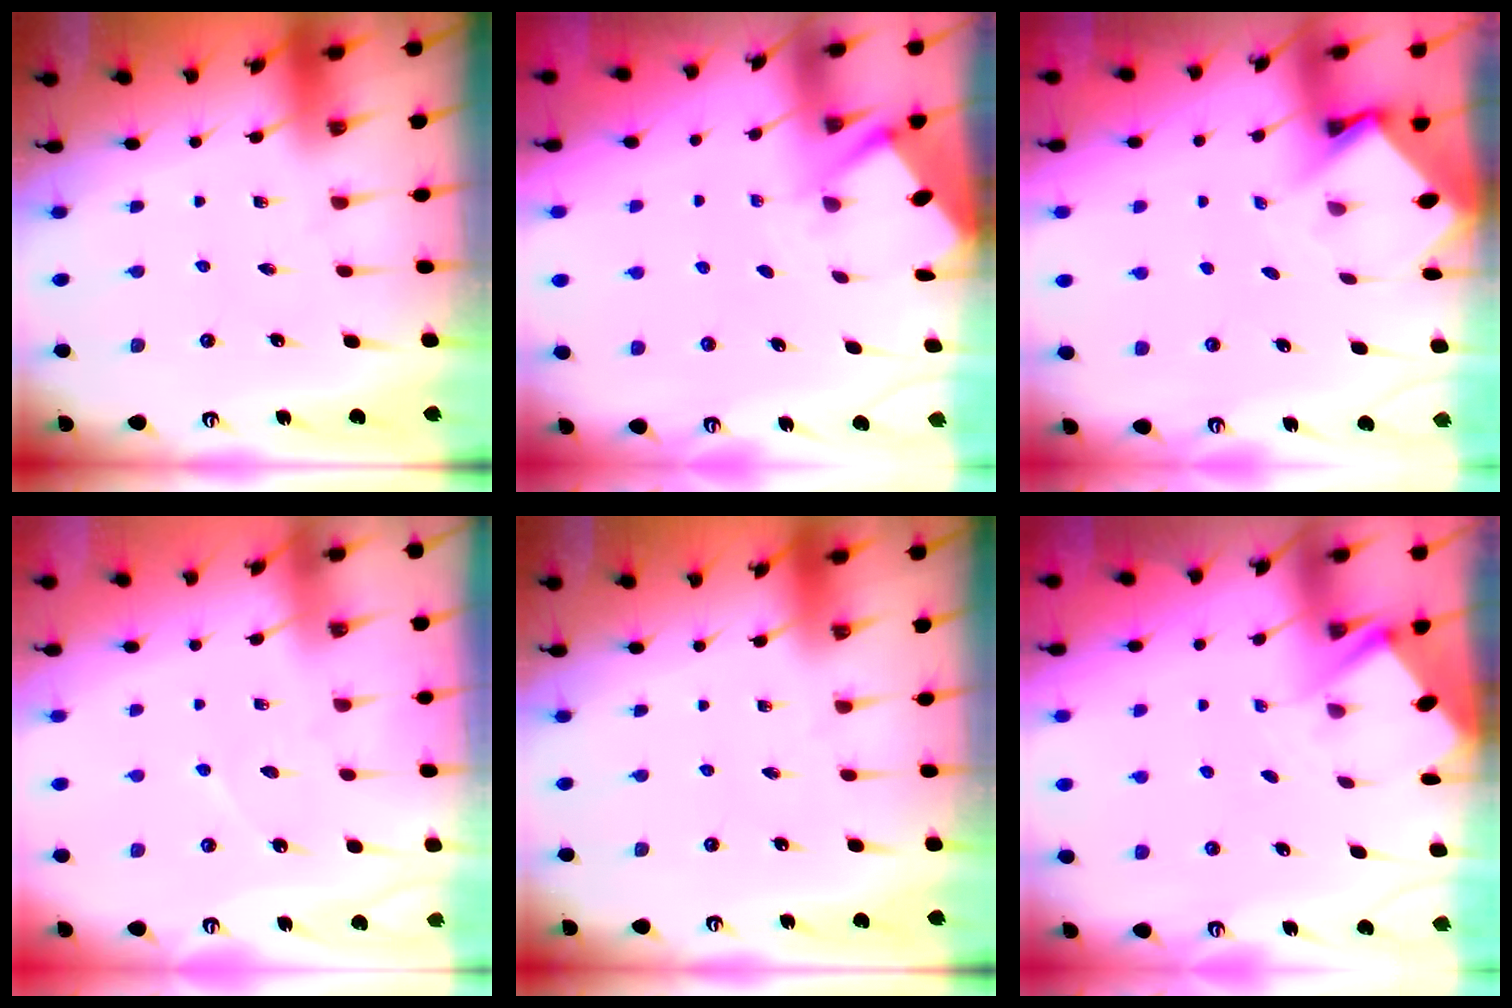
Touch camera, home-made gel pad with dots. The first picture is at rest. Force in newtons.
{"total": 2.8, "press": 2.7, "slide": 0.3}
{"total": 3.7, "press": 3.7, "slide": 0.2}
{"total": 2.7, "press": 2.7, "slide": 0.4}
{"total": 0.0}
{"total": 2.9, "press": 2.9, "slide": 0.1}